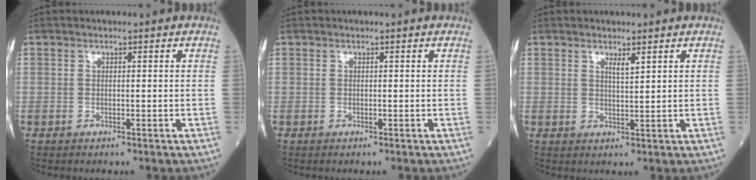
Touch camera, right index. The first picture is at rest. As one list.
[{"total": 0.0}, {"total": 1.7, "force": [1.2, 0.0, 1.2], "torque": [-0.023, -0.006, 0.021]}]